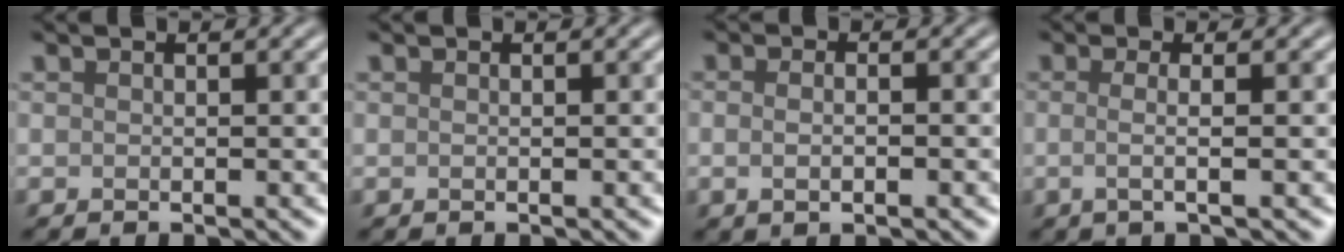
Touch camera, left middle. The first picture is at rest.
{"total": 0.0}
{"total": 2.9, "force": [0.1, 1.6, 2.5], "torque": [-0.023, 0.007, -0.013]}
{"total": 2.5, "force": [-0.1, 0.9, 2.3], "torque": [-0.034, -0.004, -0.016]}